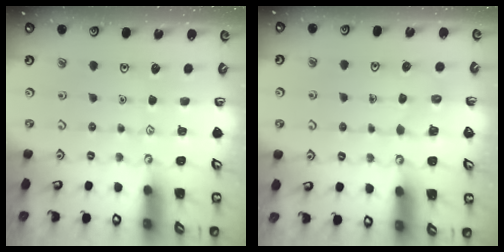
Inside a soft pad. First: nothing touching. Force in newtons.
{"total": 2.5, "press": 2.5, "slide": 0.1}